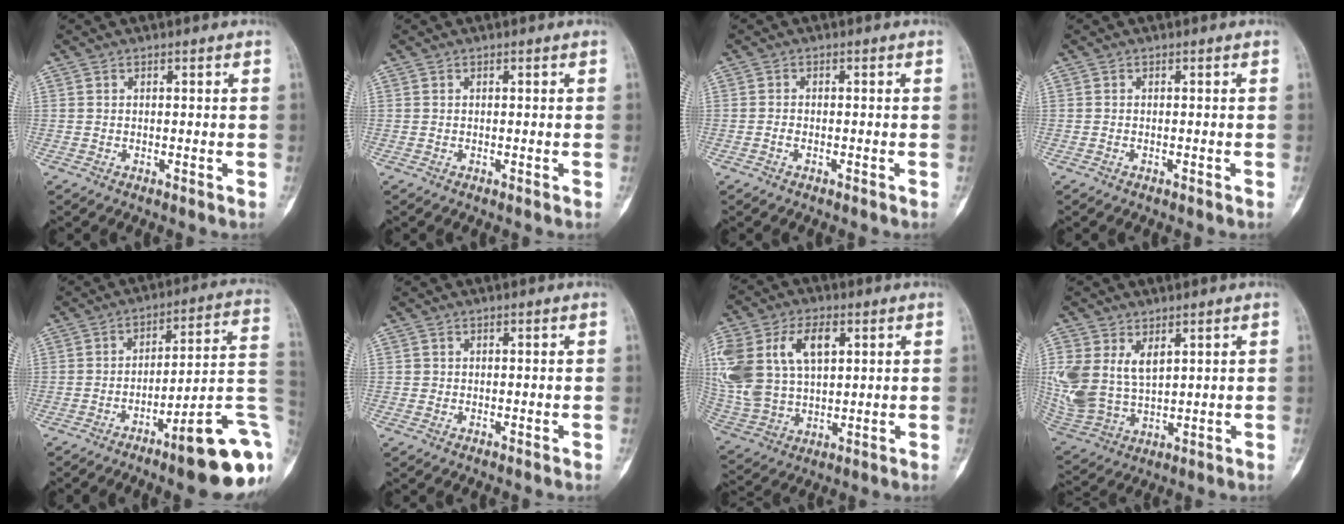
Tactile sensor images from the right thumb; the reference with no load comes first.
{"total": 0.0}
{"total": 1.1, "force": [-0.6, 0.6, 0.7], "torque": [-0.011, 0.005, -0.014]}
{"total": 0.0}
{"total": 19.2, "force": [-7.3, 3.9, 17.3], "torque": [-0.171, 0.051, -0.098]}
{"total": 0.6, "force": [0.0, 0.6, 0.1], "torque": [0.004, 0.004, 0.001]}
{"total": 20.7, "force": [6.2, 13.1, 14.8], "torque": [-0.330, 0.011, 0.125]}
{"total": 13.4, "force": [4.2, 8.6, 9.3], "torque": [-0.207, -0.014, 0.103]}